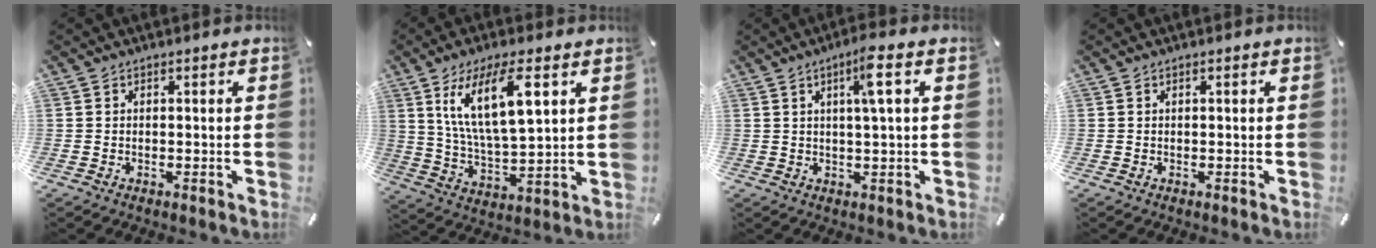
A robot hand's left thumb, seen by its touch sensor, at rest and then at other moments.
{"total": 15.1, "force": [7.5, 5.2, 12.0], "torque": [-0.245, -0.008, 0.125]}
{"total": 6.5, "force": [2.2, 0.5, 6.1], "torque": [-0.106, -0.005, 0.030]}
{"total": 0.0}